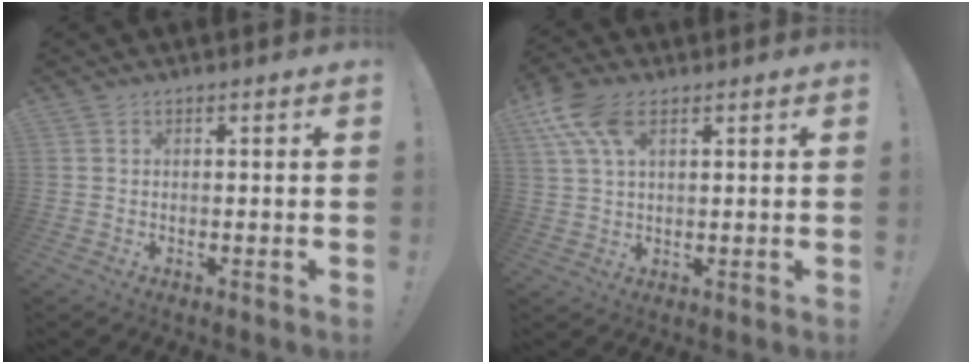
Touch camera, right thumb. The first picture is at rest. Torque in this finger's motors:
{"motor_torque": [-0.59, 0.97, 0.87, 0.85, 0.09]}